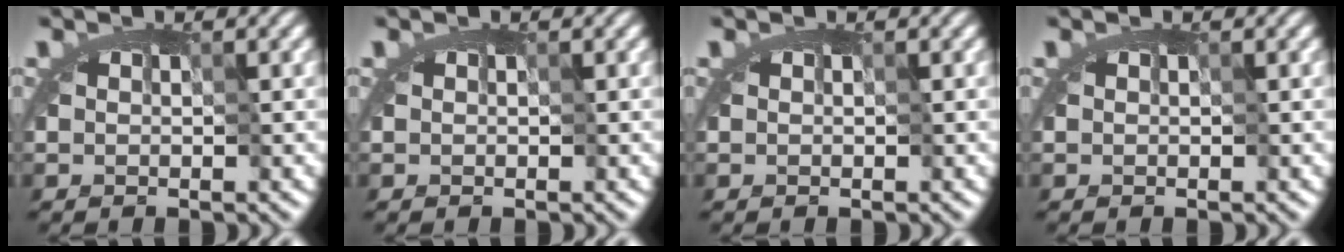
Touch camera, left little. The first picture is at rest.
{"total": 0.0}
{"total": 0.0}
{"total": 0.0}